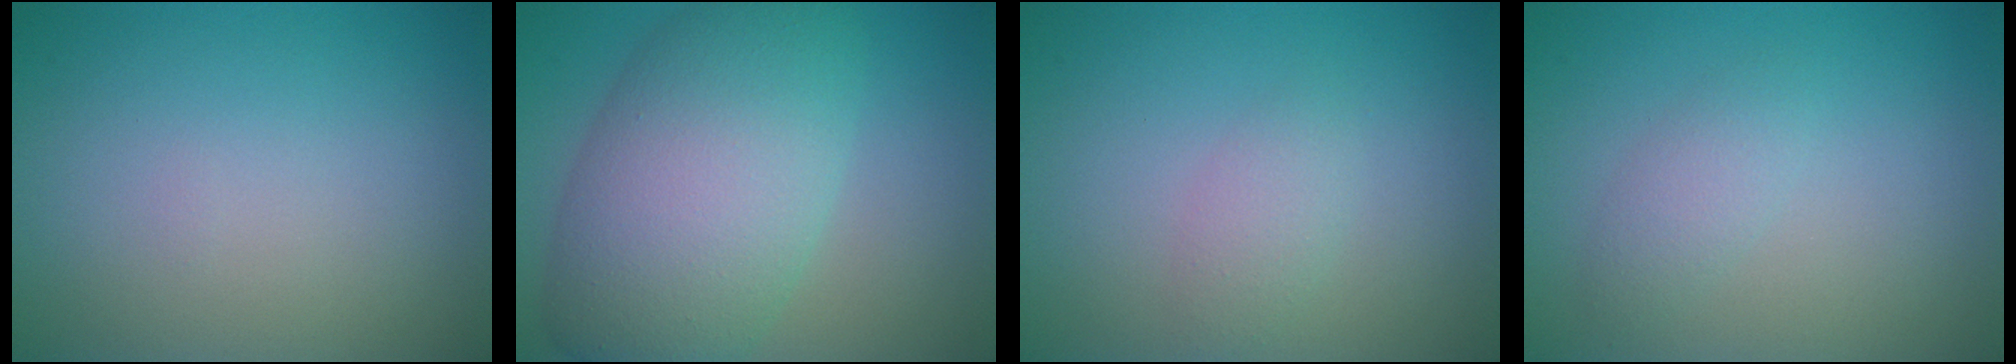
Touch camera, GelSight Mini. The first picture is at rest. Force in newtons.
{"total": 10.3, "press": 10.3, "slide": 0.5}
{"total": 1.6, "press": 1.6, "slide": 0.0}
{"total": 1.6, "press": 1.6, "slide": 0.1}